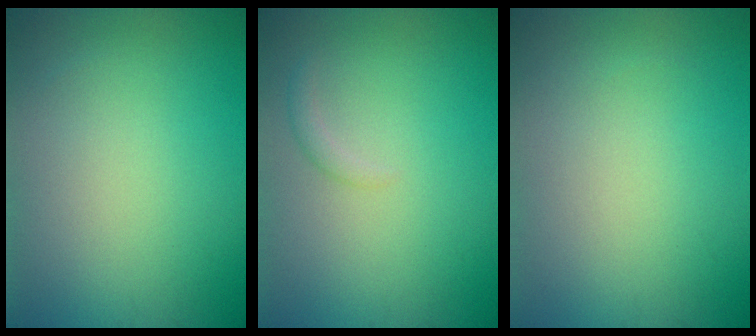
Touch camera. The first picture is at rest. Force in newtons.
{"total": 0.8, "press": 0.8, "slide": 0.0}
{"total": 0.0}